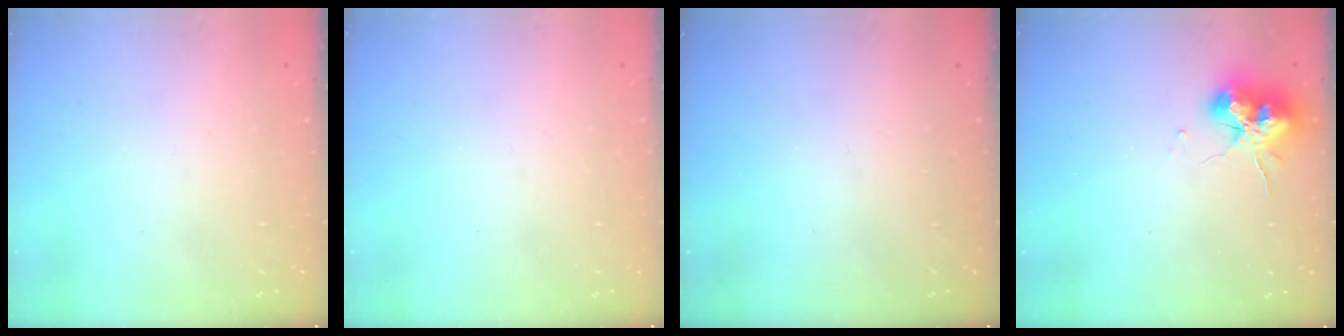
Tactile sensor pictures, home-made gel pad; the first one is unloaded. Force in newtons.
{"total": 0.0}
{"total": 0.0}
{"total": 13.4, "press": 13.3, "slide": 1.6}